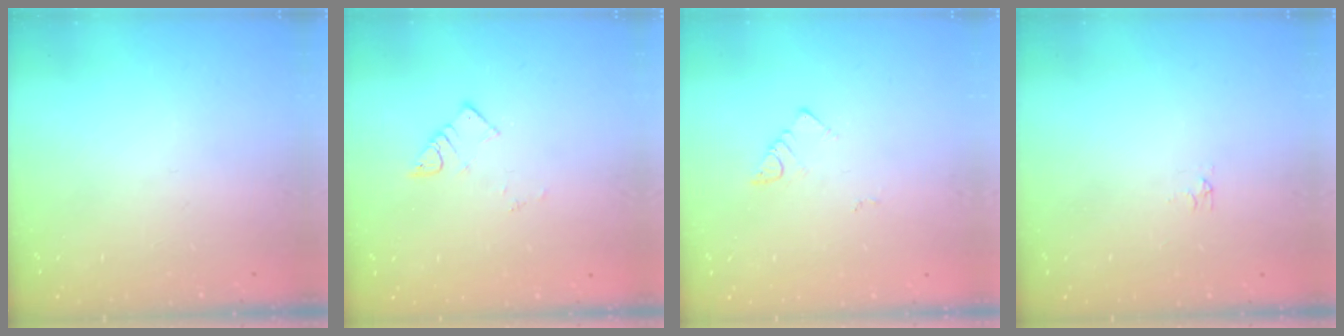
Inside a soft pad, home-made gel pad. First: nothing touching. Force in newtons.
{"total": 4.1, "press": 4.1, "slide": 0.2}
{"total": 3.1, "press": 3.1, "slide": 0.5}
{"total": 2.9, "press": 2.9, "slide": 0.5}